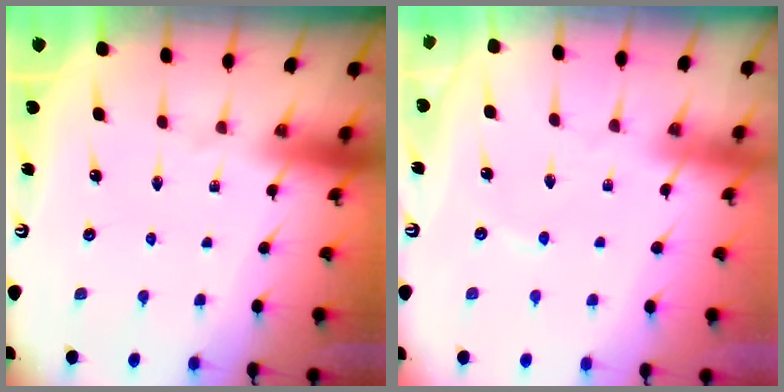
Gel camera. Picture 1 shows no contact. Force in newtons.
{"total": 1.7, "press": 1.7, "slide": 0.3}